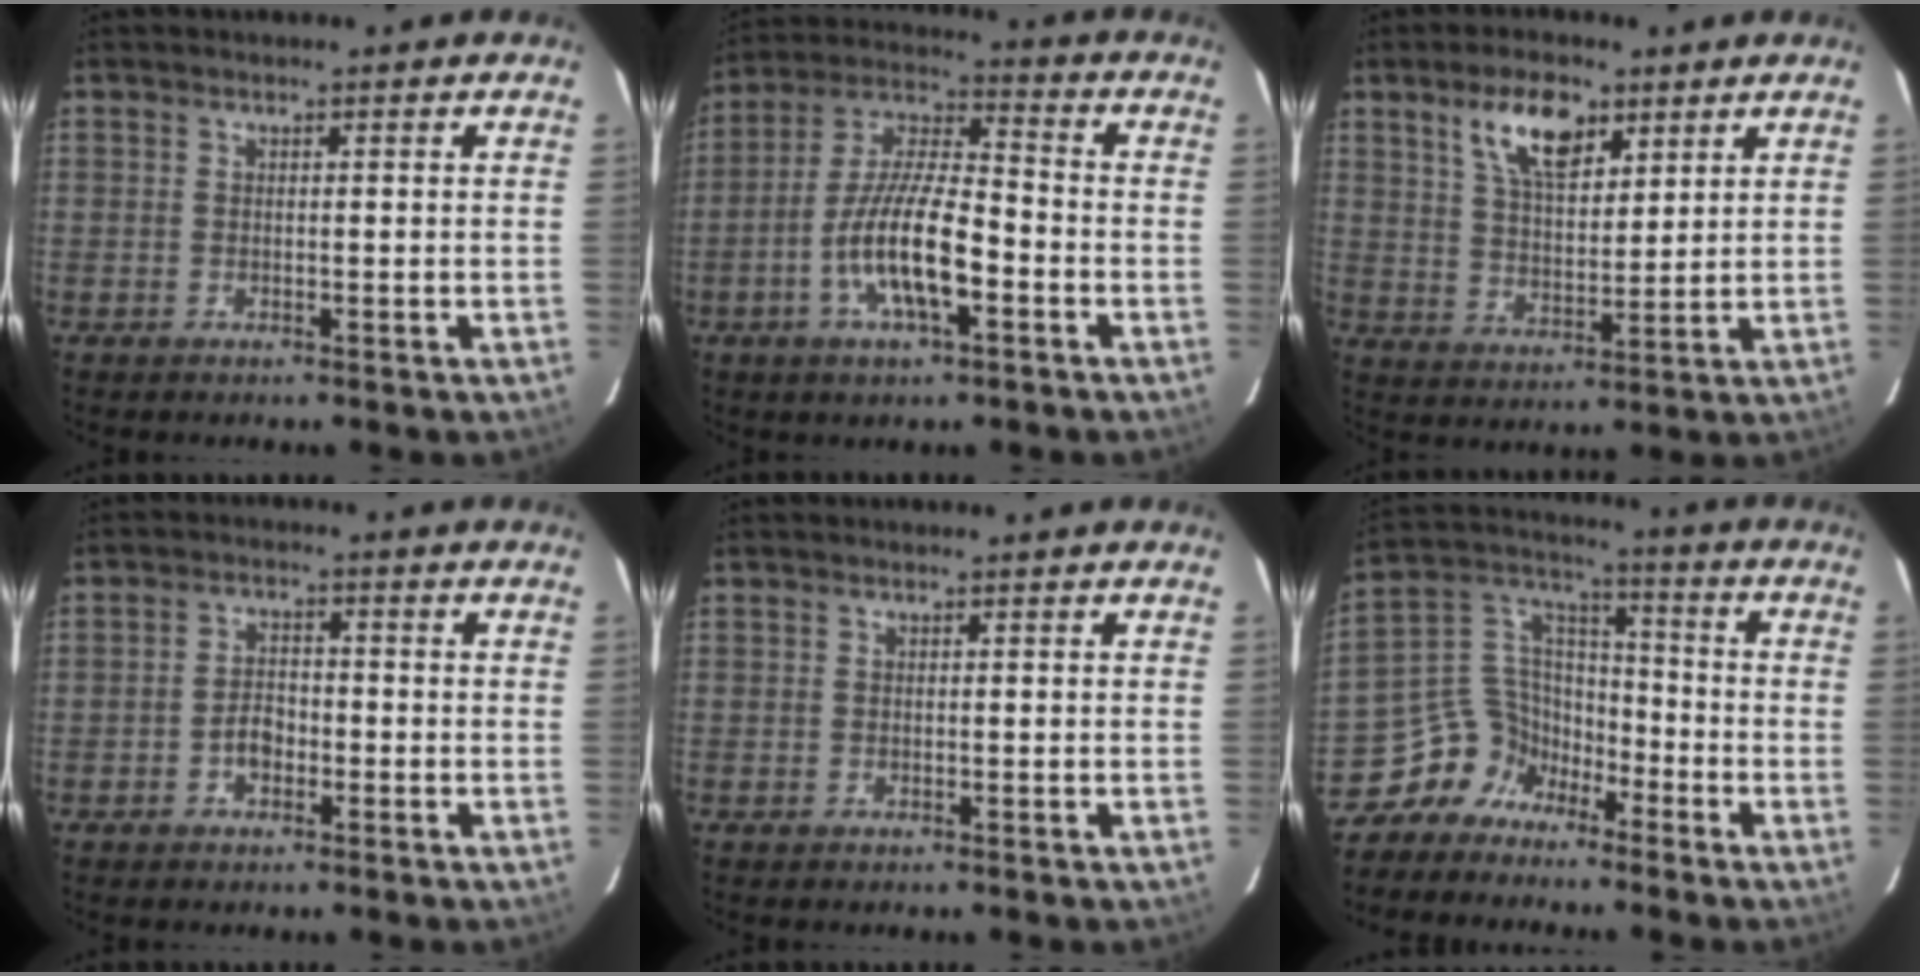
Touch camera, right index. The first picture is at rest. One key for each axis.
{"total": 13.4, "fx": -4.9, "fy": 3.8, "fz": 11.9, "tx": -0.242, "ty": -0.002, "tz": -0.093}
{"total": 9.8, "fx": 5.7, "fy": 4.4, "fz": 6.6, "tx": -0.114, "ty": 0.009, "tz": 0.107}
{"total": 3.4, "fx": -1.6, "fy": 2.3, "fz": 2.0, "tx": -0.039, "ty": 0.008, "tz": -0.027}
{"total": 0.0}
{"total": 9.5, "fx": -7.1, "fy": 6.1, "fz": 1.7, "tx": -0.053, "ty": 0.053, "tz": -0.145}